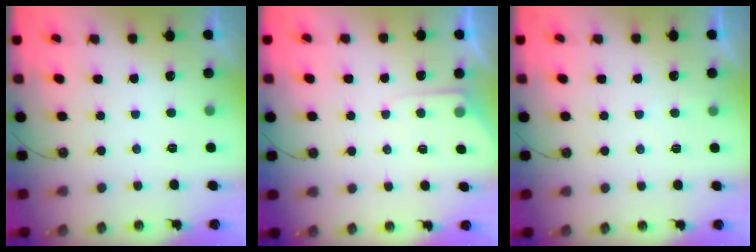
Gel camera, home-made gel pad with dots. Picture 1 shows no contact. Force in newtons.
{"total": 4.6, "press": 4.5, "slide": 0.6}
{"total": 2.0, "press": 2.0, "slide": 0.3}